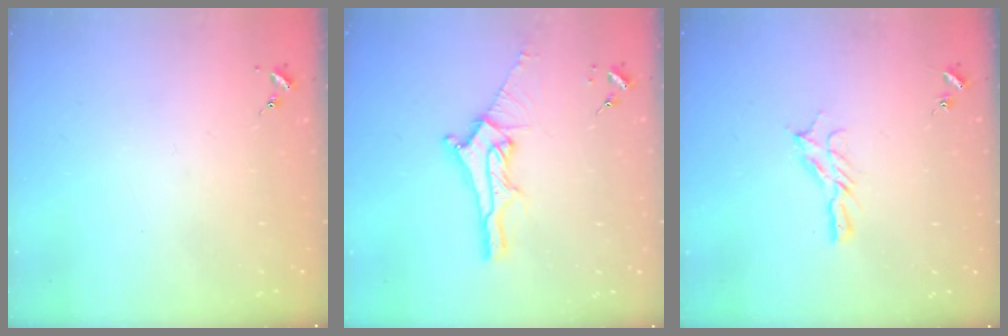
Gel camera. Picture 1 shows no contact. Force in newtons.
{"total": 12.5, "press": 12.5, "slide": 1.2}
{"total": 6.9, "press": 6.9, "slide": 0.2}